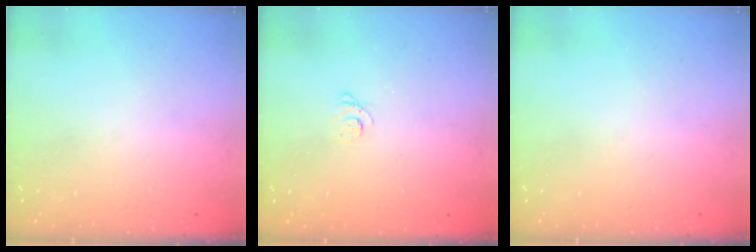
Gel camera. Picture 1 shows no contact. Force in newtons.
{"total": 2.4, "press": 2.4, "slide": 0.3}
{"total": 0.0}